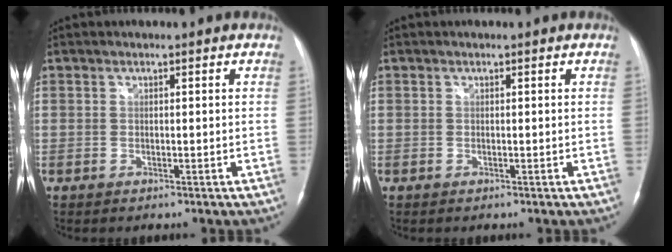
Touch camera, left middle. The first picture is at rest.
{"total": 0.0}